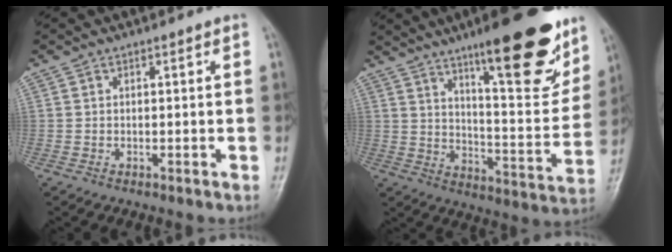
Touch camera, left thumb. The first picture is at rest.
{"total": 22.4, "force": [13.9, 5.7, 16.6], "torque": [-0.195, -0.069, 0.211]}